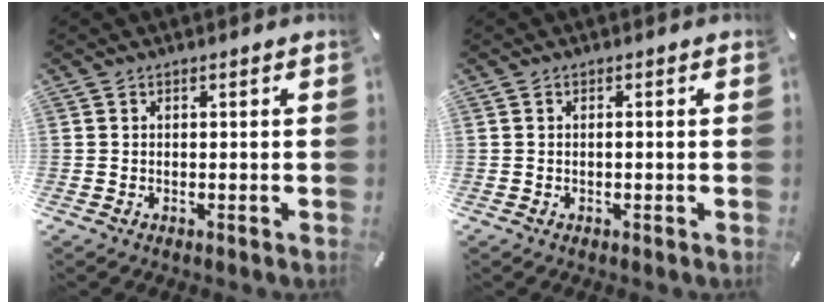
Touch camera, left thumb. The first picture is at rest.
{"total": 0.8, "force": [-0.1, 0.3, 0.7], "torque": [-0.014, 0.000, -0.003]}